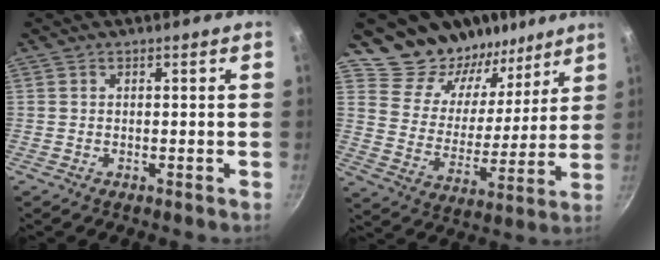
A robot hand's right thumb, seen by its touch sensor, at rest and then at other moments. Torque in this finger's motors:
{"motor_torque": [-0.09, 0.13, -0.19, 0.24, 0.00]}